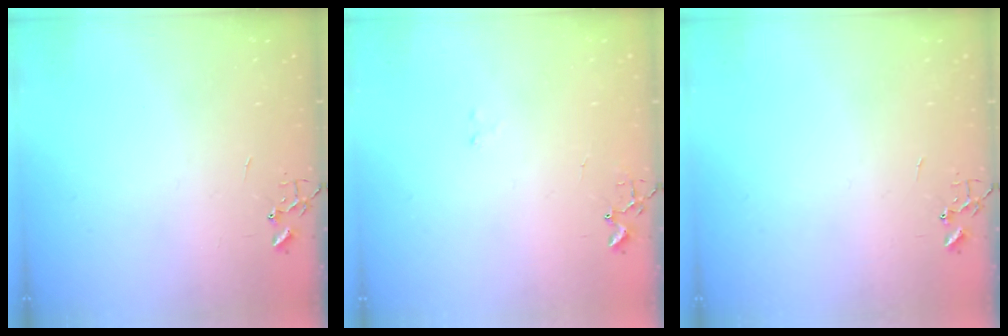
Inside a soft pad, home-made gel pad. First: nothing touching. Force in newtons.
{"total": 8.6, "press": 8.5, "slide": 0.7}
{"total": 0.0}